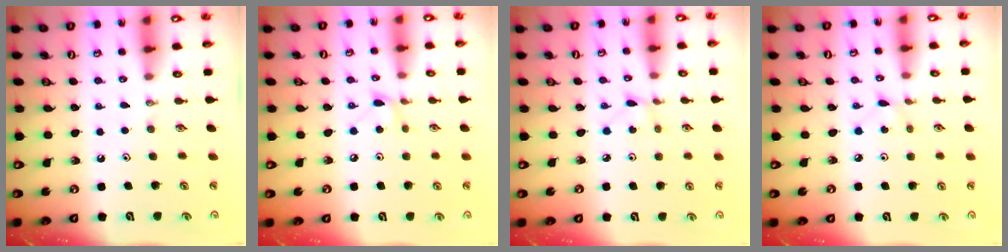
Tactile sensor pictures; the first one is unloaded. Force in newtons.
{"total": 4.3, "press": 4.3, "slide": 0.5}
{"total": 1.3, "press": 1.3, "slide": 0.2}
{"total": 2.6, "press": 2.5, "slide": 0.3}